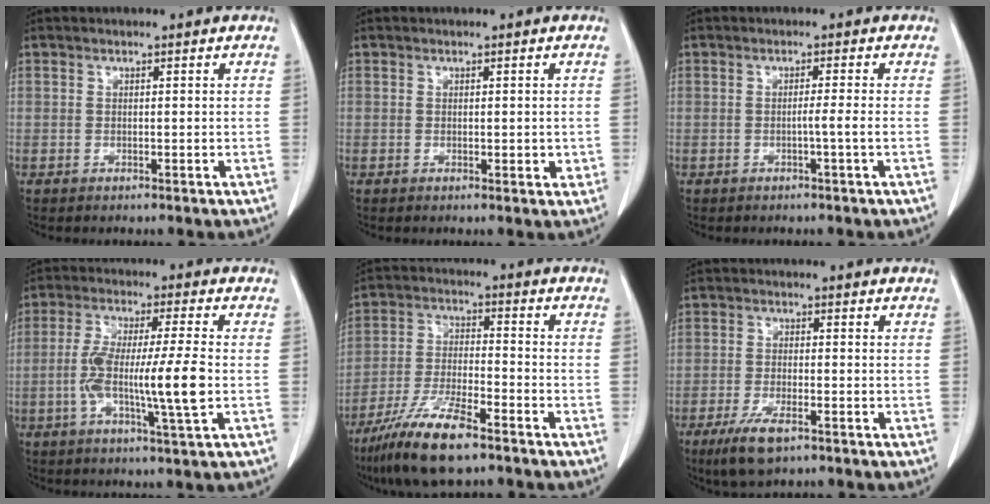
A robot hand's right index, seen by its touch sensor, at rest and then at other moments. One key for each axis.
{"total": 1.9, "fx": 0.0, "fy": 1.0, "fz": 1.6, "tx": -0.016, "ty": -0.002, "tz": 0.005}
{"total": 1.8, "fx": -0.7, "fy": -0.8, "fz": 1.4, "tx": -0.018, "ty": 0.001, "tz": -0.014}
{"total": 11.3, "fx": -1.8, "fy": 0.2, "fz": 11.2, "tx": -0.209, "ty": 0.000, "tz": -0.036}
{"total": 12.1, "fx": -8.4, "fy": 2.1, "fz": 8.4, "tx": -0.167, "ty": -0.024, "tz": -0.156}
{"total": 6.0, "fx": -3.8, "fy": 1.5, "fz": 4.5, "tx": -0.094, "ty": -0.013, "tz": -0.065}